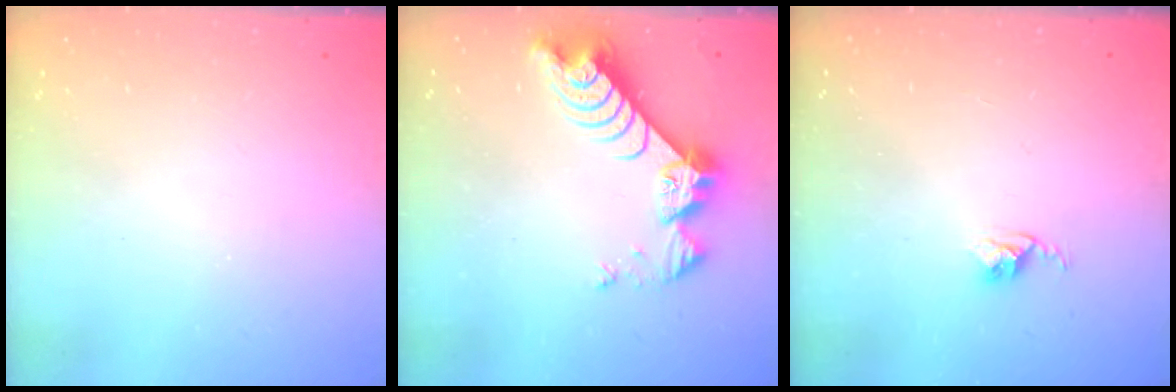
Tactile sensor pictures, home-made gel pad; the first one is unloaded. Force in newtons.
{"total": 9.4, "press": 9.4, "slide": 0.9}
{"total": 2.8, "press": 2.7, "slide": 0.4}